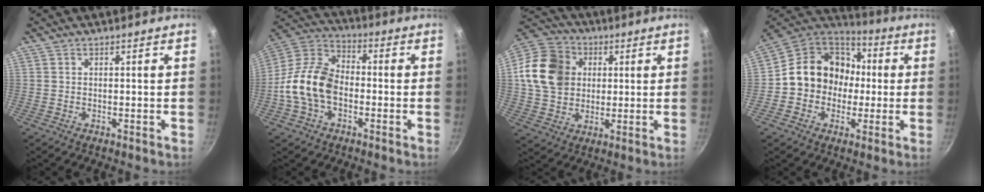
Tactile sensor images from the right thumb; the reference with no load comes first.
{"total": 13.7, "force": [-2.9, 9.1, 9.9], "torque": [-0.157, 0.040, -0.074]}
{"total": 15.6, "force": [2.9, 12.9, 8.4], "torque": [-0.137, 0.015, 0.045]}
{"total": 16.0, "force": [-0.1, 14.1, 7.6], "torque": [-0.083, 0.042, -0.015]}